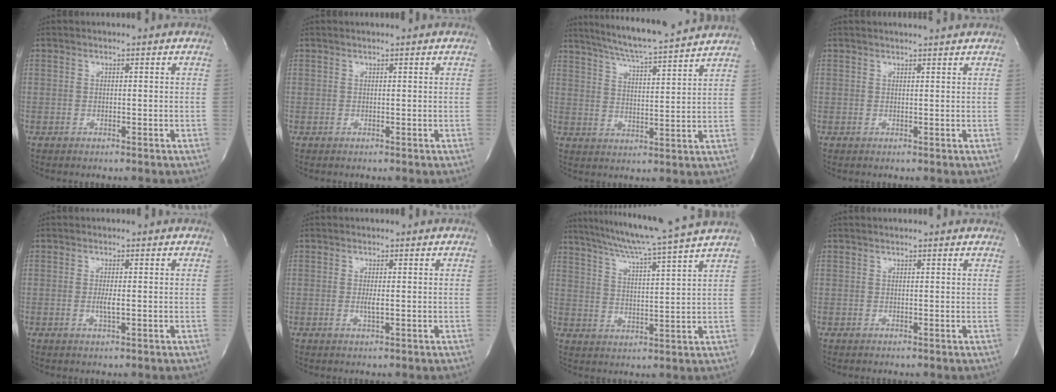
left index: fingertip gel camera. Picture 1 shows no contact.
{"total": 0.9, "force": [0.9, -0.1, 0.3], "torque": [-0.007, 0.007, 0.016]}
{"total": 14.8, "force": [13.4, -0.1, 6.2], "torque": [-0.110, 0.005, 0.195]}
{"total": 3.2, "force": [3.1, -0.3, 1.0], "torque": [-0.015, 0.007, 0.036]}
{"total": 1.7, "force": [-0.1, 0.1, 1.7], "torque": [-0.037, -0.003, -0.001]}
{"total": 1.3, "force": [0.1, 0.1, 1.3], "torque": [-0.031, -0.002, 0.002]}
{"total": 15.8, "force": [13.6, -2.1, 7.8], "torque": [-0.135, -0.016, 0.195]}
{"total": 4.3, "force": [4.0, 0.4, 1.4], "torque": [-0.021, 0.017, 0.037]}